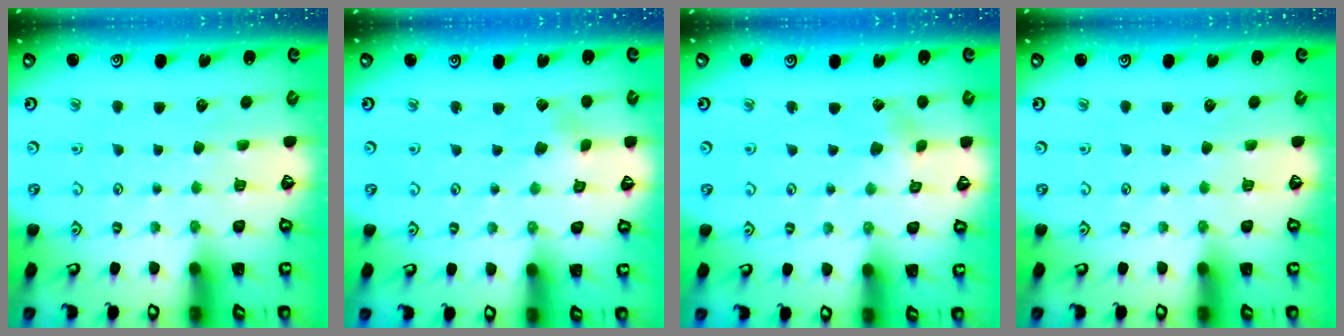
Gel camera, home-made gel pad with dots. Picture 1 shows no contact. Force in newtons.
{"total": 2.5, "press": 2.5, "slide": 0.3}
{"total": 2.6, "press": 2.6, "slide": 0.3}
{"total": 0.0}